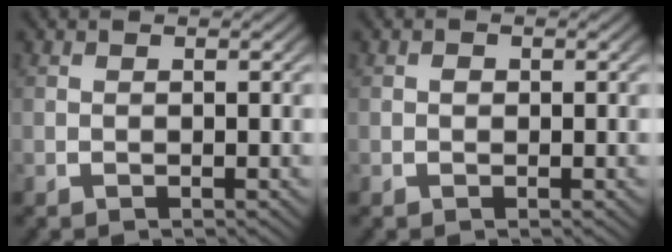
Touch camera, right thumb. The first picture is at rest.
{"total": 0.6, "force": [0.1, 0.5, 0.3], "torque": [-0.006, -0.005, 0.003]}